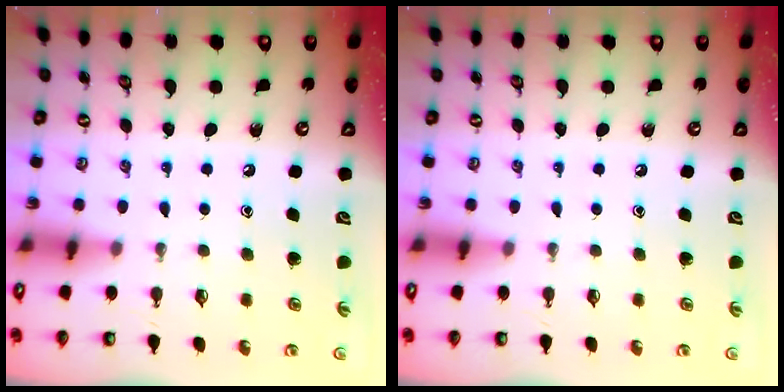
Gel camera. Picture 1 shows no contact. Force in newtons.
{"total": 0.0}